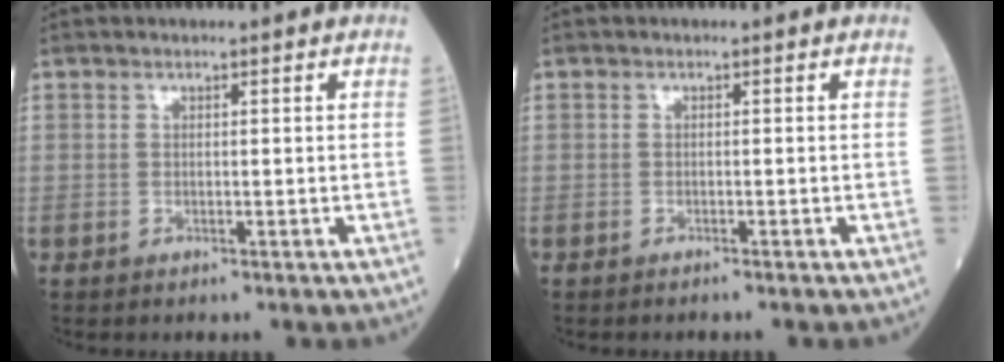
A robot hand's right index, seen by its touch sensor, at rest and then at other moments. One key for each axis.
{"total": 1.1, "fx": -1.0, "fy": -0.1, "fz": 0.5, "tx": -0.006, "ty": 0.002, "tz": -0.013}